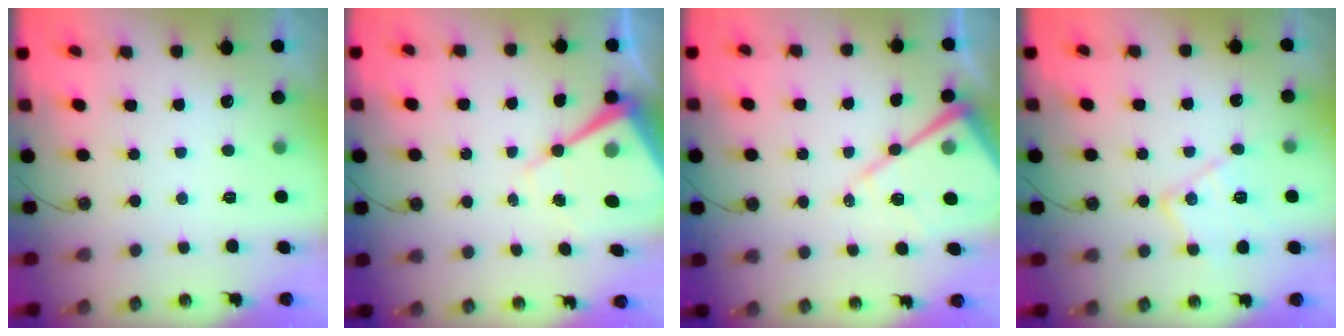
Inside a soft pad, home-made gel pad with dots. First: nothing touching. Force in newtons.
{"total": 12.4, "press": 12.3, "slide": 0.8}
{"total": 14.5, "press": 14.5, "slide": 1.3}
{"total": 13.0, "press": 13.0, "slide": 0.8}